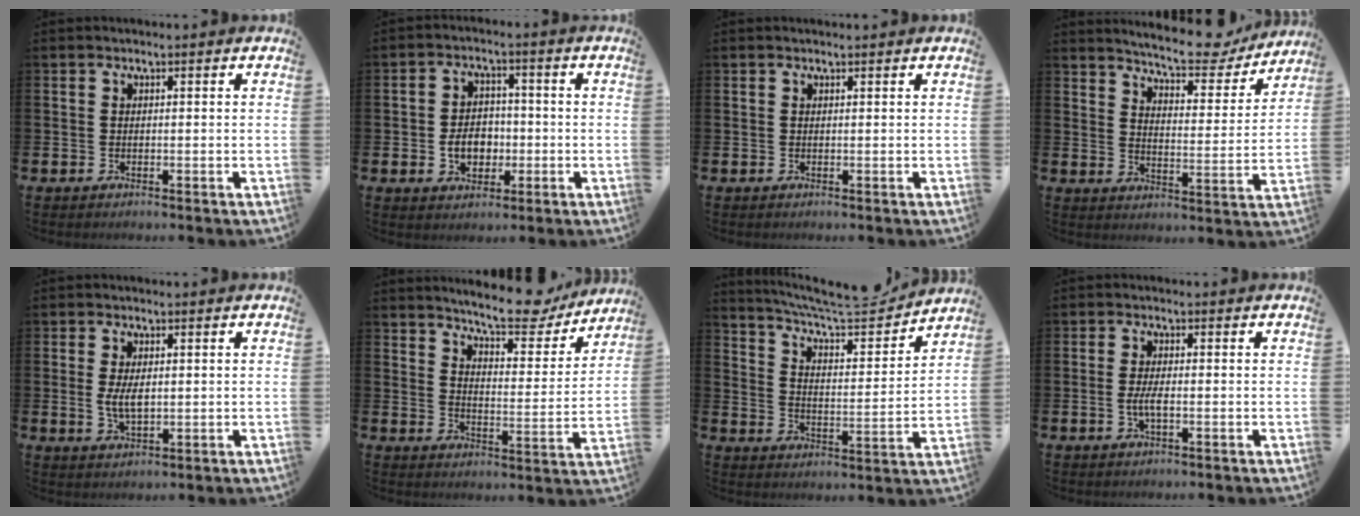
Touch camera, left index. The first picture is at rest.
{"total": 4.9, "force": [-1.1, 3.7, 3.0], "torque": [-0.043, 0.001, -0.026]}
{"total": 0.0}
{"total": 7.9, "force": [7.4, 1.4, 2.4], "torque": [-0.056, -0.054, 0.125]}
{"total": 3.5, "force": [0.4, 1.7, 3.1], "torque": [-0.051, 0.000, 0.004]}
{"total": 8.9, "force": [8.4, 1.5, 2.8], "torque": [-0.058, -0.059, 0.144]}
{"total": 7.8, "force": [7.3, 1.0, 2.6], "torque": [-0.077, -0.055, 0.124]}
{"total": 2.4, "force": [-0.5, 0.6, 2.3], "torque": [-0.053, -0.001, -0.011]}